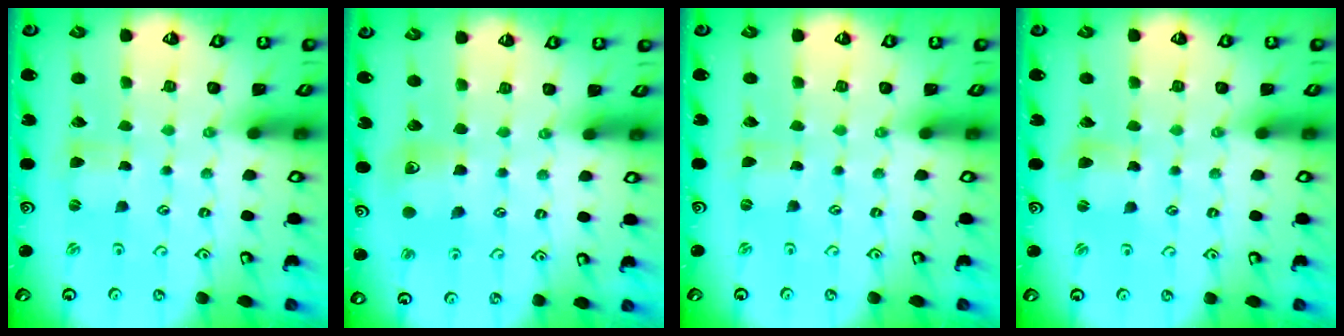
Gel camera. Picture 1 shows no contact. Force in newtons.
{"total": 8.8, "press": 8.8, "slide": 0.8}
{"total": 0.0}
{"total": 3.1, "press": 3.1, "slide": 0.3}